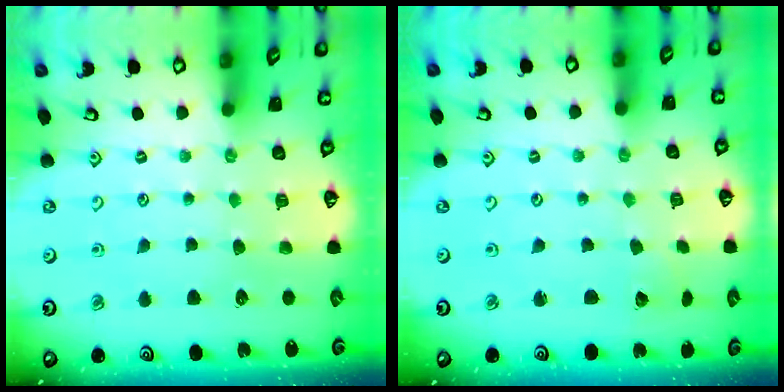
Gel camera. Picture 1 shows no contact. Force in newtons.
{"total": 1.9, "press": 1.9, "slide": 0.0}